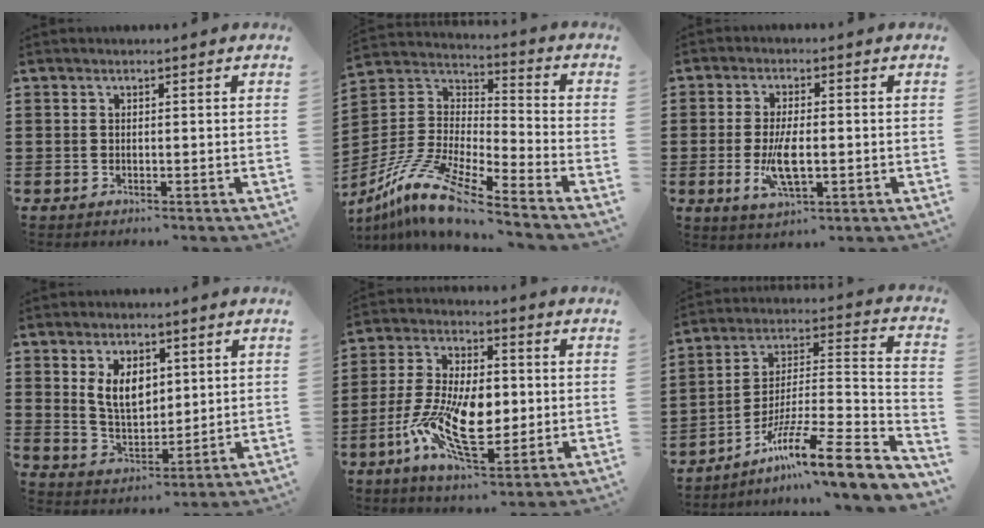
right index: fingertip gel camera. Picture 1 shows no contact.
{"total": 12.4, "force": [-10.0, 1.7, 7.1], "torque": [-0.175, 0.007, -0.207]}
{"total": 6.8, "force": [-1.1, 2.7, 6.2], "torque": [-0.133, -0.008, -0.024]}
{"total": 7.0, "force": [2.5, 4.2, 5.0], "torque": [-0.104, 0.008, 0.045]}
{"total": 12.6, "force": [-2.4, 6.3, 10.7], "torque": [-0.226, -0.007, -0.045]}
{"total": 12.4, "force": [-7.8, 1.5, 9.5], "torque": [-0.155, -0.001, -0.146]}